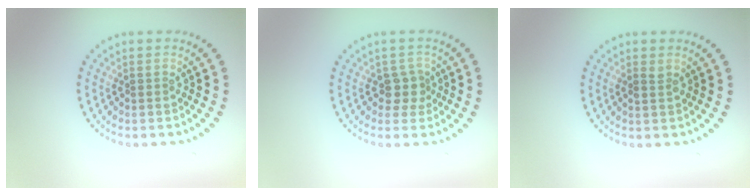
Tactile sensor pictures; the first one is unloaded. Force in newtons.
{"total": 1.8, "press": 1.6, "slide": 0.9}
{"total": 0.6, "press": 0.6, "slide": 0.2}